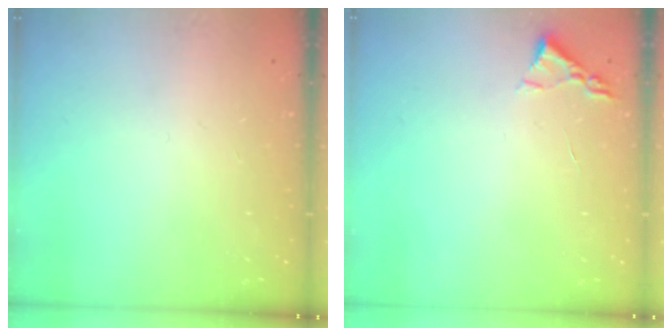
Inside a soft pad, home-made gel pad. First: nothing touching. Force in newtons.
{"total": 2.2, "press": 2.2, "slide": 0.3}